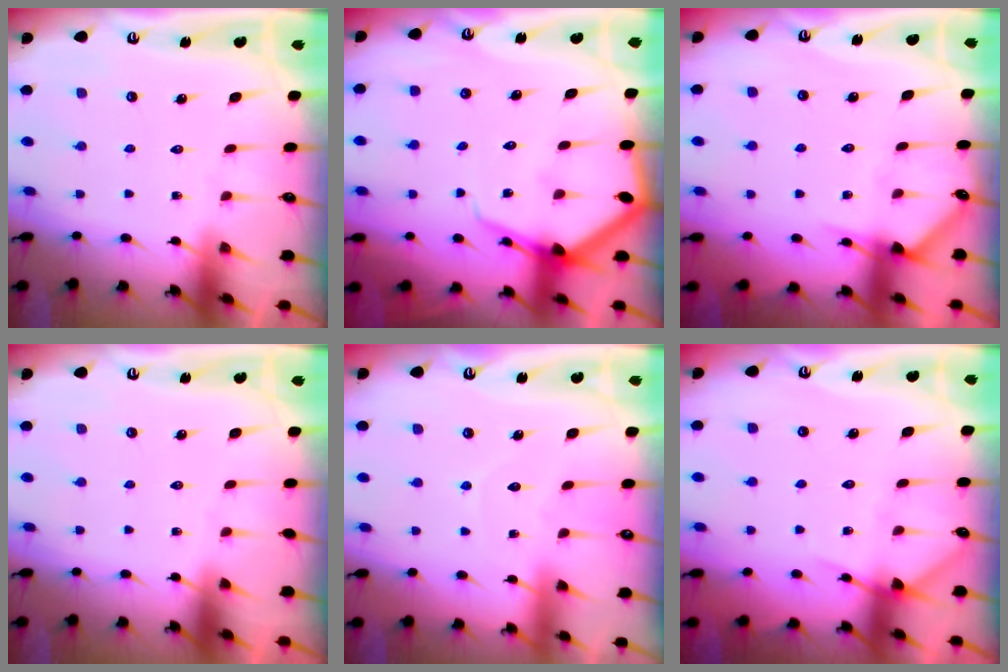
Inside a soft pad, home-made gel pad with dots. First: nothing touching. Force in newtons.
{"total": 7.0, "press": 6.9, "slide": 0.7}
{"total": 5.1, "press": 5.1, "slide": 0.4}
{"total": 0.0}
{"total": 4.3, "press": 4.3, "slide": 0.4}
{"total": 4.7, "press": 4.7, "slide": 0.6}